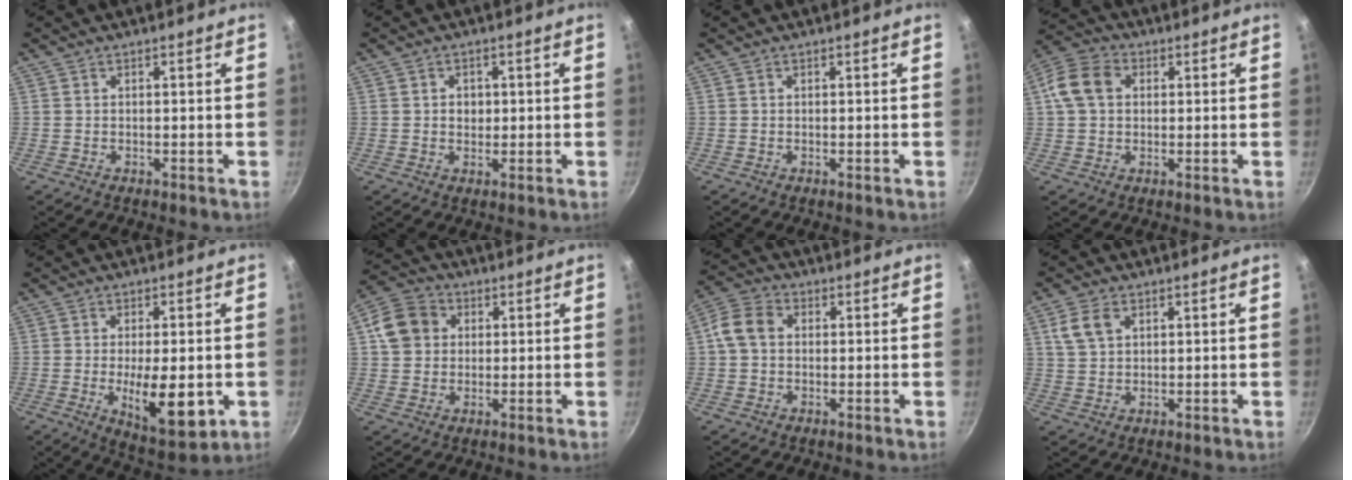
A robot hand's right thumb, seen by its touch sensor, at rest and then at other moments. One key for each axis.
{"total": 2.4, "fx": 0.3, "fy": 1.9, "fz": 1.3, "tx": -0.004, "ty": 0.000, "tz": 0.003}
{"total": 0.0}
{"total": 8.7, "fx": 1.8, "fy": 6.5, "fz": 5.6, "tx": -0.108, "ty": 0.021, "tz": 0.027}
{"total": 11.9, "fx": -2.3, "fy": 4.7, "fz": 10.7, "tx": -0.150, "ty": -0.020, "tz": -0.026}
{"total": 8.8, "fx": 1.8, "fy": 7.5, "fz": 4.3, "tx": -0.067, "ty": 0.012, "tz": 0.023}
{"total": 6.6, "fx": 0.6, "fy": 5.0, "fz": 4.2, "tx": -0.083, "ty": 0.021, "tz": 0.005}
{"total": 5.2, "fx": 2.2, "fy": 3.5, "fz": 3.3, "tx": -0.060, "ty": 0.002, "tz": 0.045}